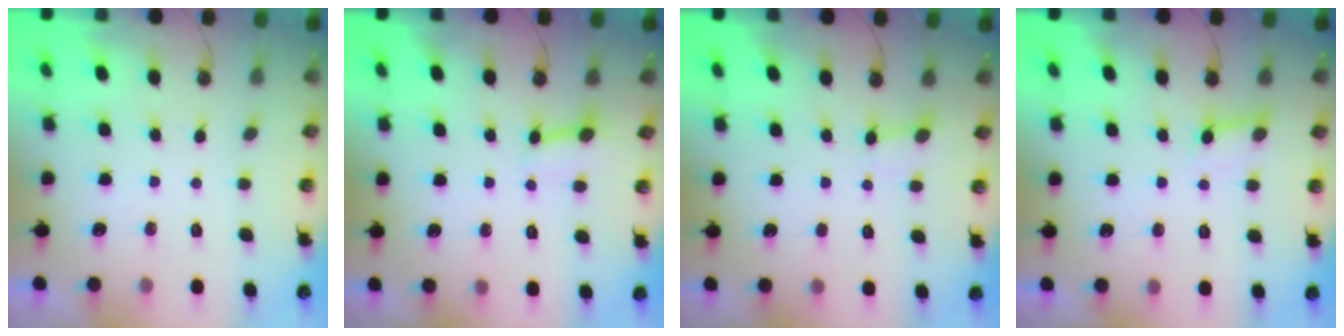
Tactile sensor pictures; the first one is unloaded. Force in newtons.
{"total": 4.0, "press": 4.0, "slide": 0.4}
{"total": 2.2, "press": 2.2, "slide": 0.2}
{"total": 7.0, "press": 7.0, "slide": 0.6}